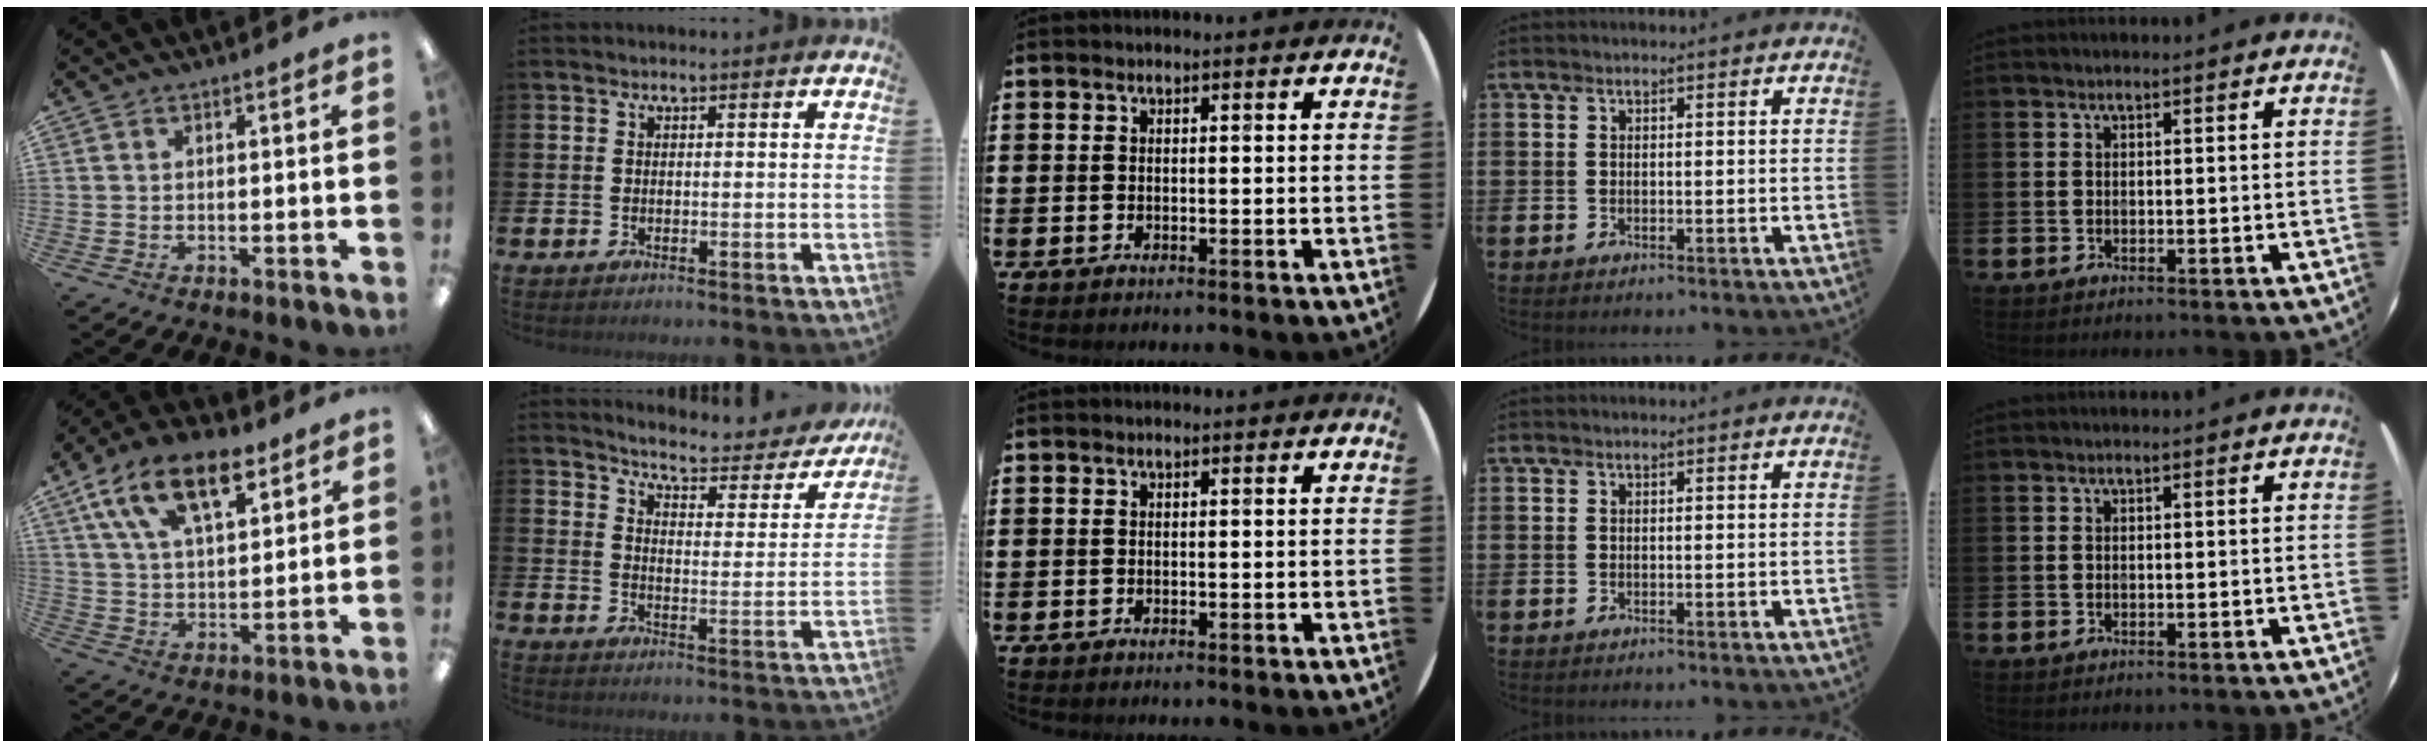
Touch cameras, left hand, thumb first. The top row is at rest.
{"thumb": {"total": 16.9, "force": [10.1, 8.4, 10.7], "torque": [-0.183, -0.032, 0.177]}, "index": {"total": 4.7, "force": [4.5, 0.7, 1.0], "torque": [-0.043, -0.040, 0.070]}}